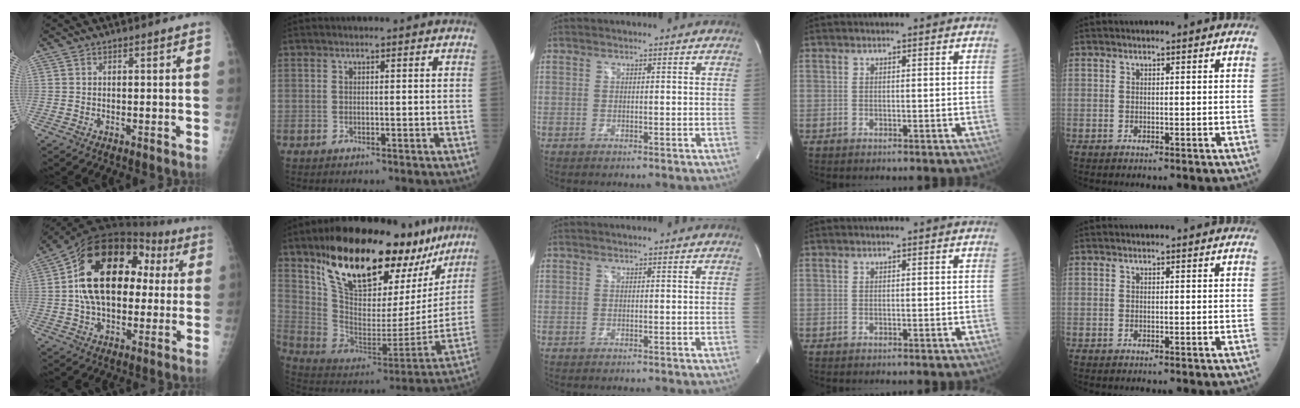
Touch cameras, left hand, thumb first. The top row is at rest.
{"thumb": {"total": 21.4, "force": [3.0, 13.5, 16.3], "torque": [-0.252, 0.032, 0.041]}, "index": {"total": 27.0, "force": [19.9, 10.2, 15.2], "torque": [-0.233, -0.006, 0.304]}}